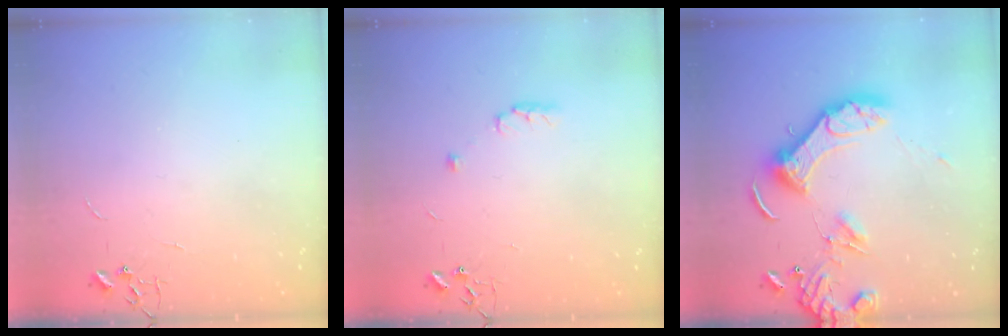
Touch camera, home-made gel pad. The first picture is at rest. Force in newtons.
{"total": 5.3, "press": 5.2, "slide": 0.8}
{"total": 15.2, "press": 15.0, "slide": 2.2}